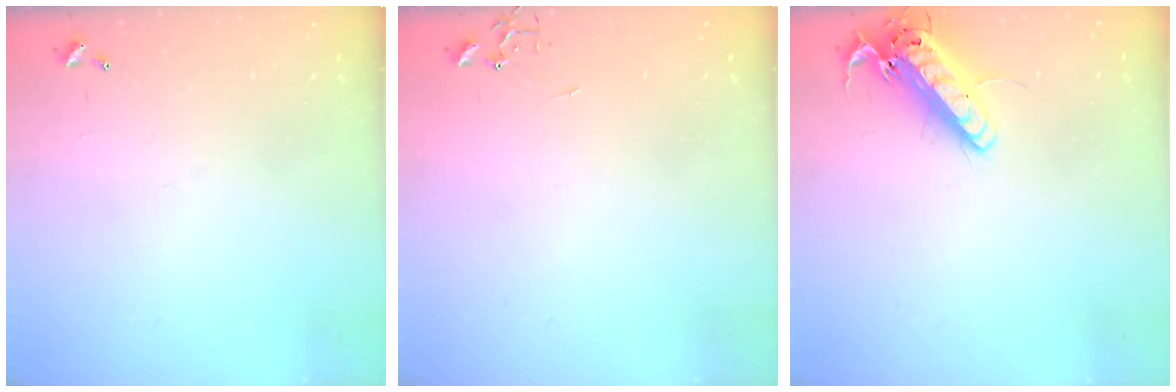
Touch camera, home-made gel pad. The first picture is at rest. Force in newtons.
{"total": 0.0}
{"total": 16.4, "press": 16.2, "slide": 2.7}